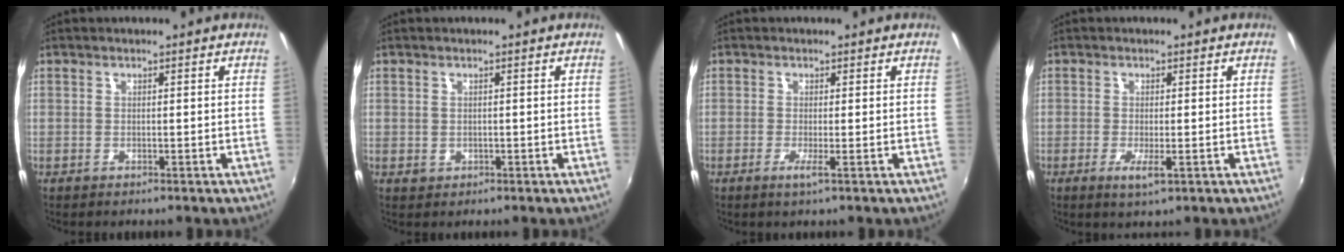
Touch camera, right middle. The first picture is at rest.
{"total": 1.1, "force": [-0.1, 1.0, 0.4], "torque": [-0.003, -0.002, -0.001]}
{"total": 1.6, "force": [-0.7, -0.4, 1.4], "torque": [-0.031, -0.006, -0.015]}
{"total": 3.1, "force": [-1.1, 0.5, 2.8], "torque": [-0.058, -0.011, -0.020]}